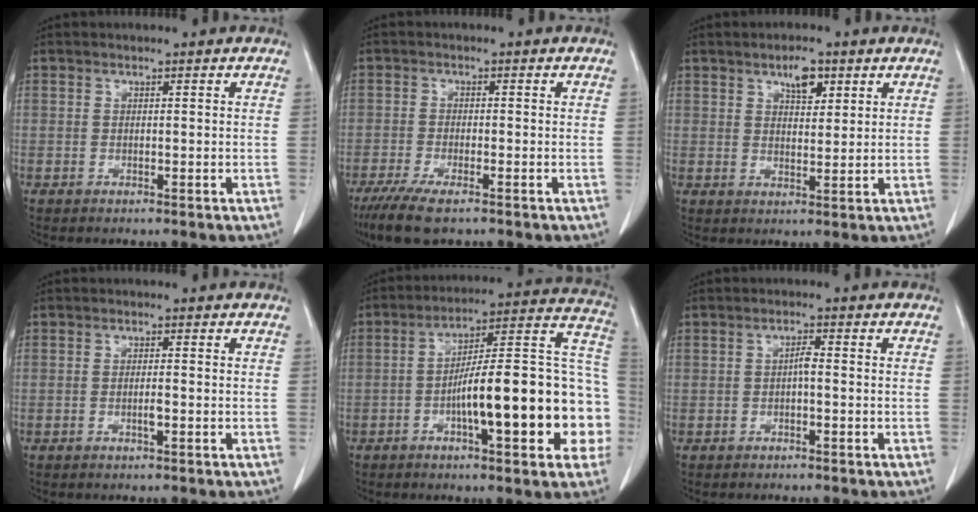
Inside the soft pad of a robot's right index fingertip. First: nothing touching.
{"total": 7.3, "force": [-5.1, 1.5, 5.0], "torque": [-0.089, -0.019, -0.084]}
{"total": 4.2, "force": [2.4, 1.8, 3.0], "torque": [-0.051, 0.000, 0.041]}
{"total": 1.3, "force": [-0.5, 0.1, 1.2], "torque": [-0.027, 0.000, -0.008]}
{"total": 21.9, "force": [-4.9, 4.4, 20.9], "torque": [-0.228, 0.042, -0.062]}
{"total": 1.5, "force": [-0.3, 0.3, 1.4], "torque": [-0.026, 0.004, -0.006]}